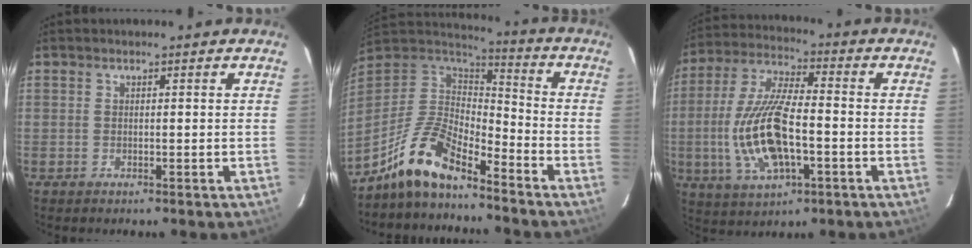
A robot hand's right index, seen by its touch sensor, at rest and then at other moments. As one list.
[{"total": 14.0, "force": [-10.8, 4.1, 7.8], "torque": [-0.173, 0.007, -0.215]}, {"total": 15.8, "force": [-3.4, 6.0, 14.2], "torque": [-0.300, -0.002, -0.059]}]